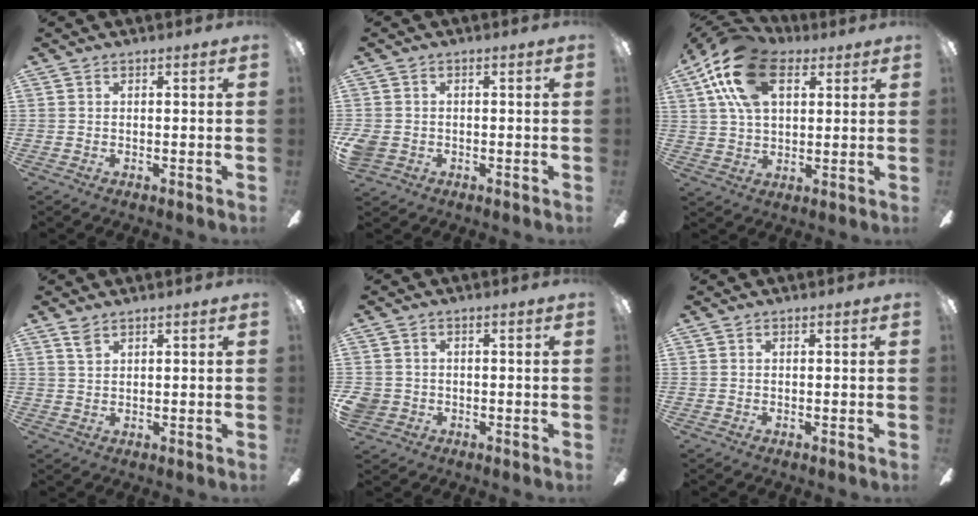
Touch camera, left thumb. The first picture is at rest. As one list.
[{"total": 3.5, "force": [-1.3, 2.8, 1.5], "torque": [-0.037, 0.005, -0.026]}, {"total": 18.1, "force": [7.8, 10.5, 12.4], "torque": [-0.242, 0.000, 0.137]}, {"total": 2.6, "force": [1.9, 1.3, 1.4], "torque": [-0.024, -0.002, 0.033]}, {"total": 3.2, "force": [-1.0, 2.9, 0.8], "torque": [-0.021, 0.007, -0.019]}, {"total": 0.0}]